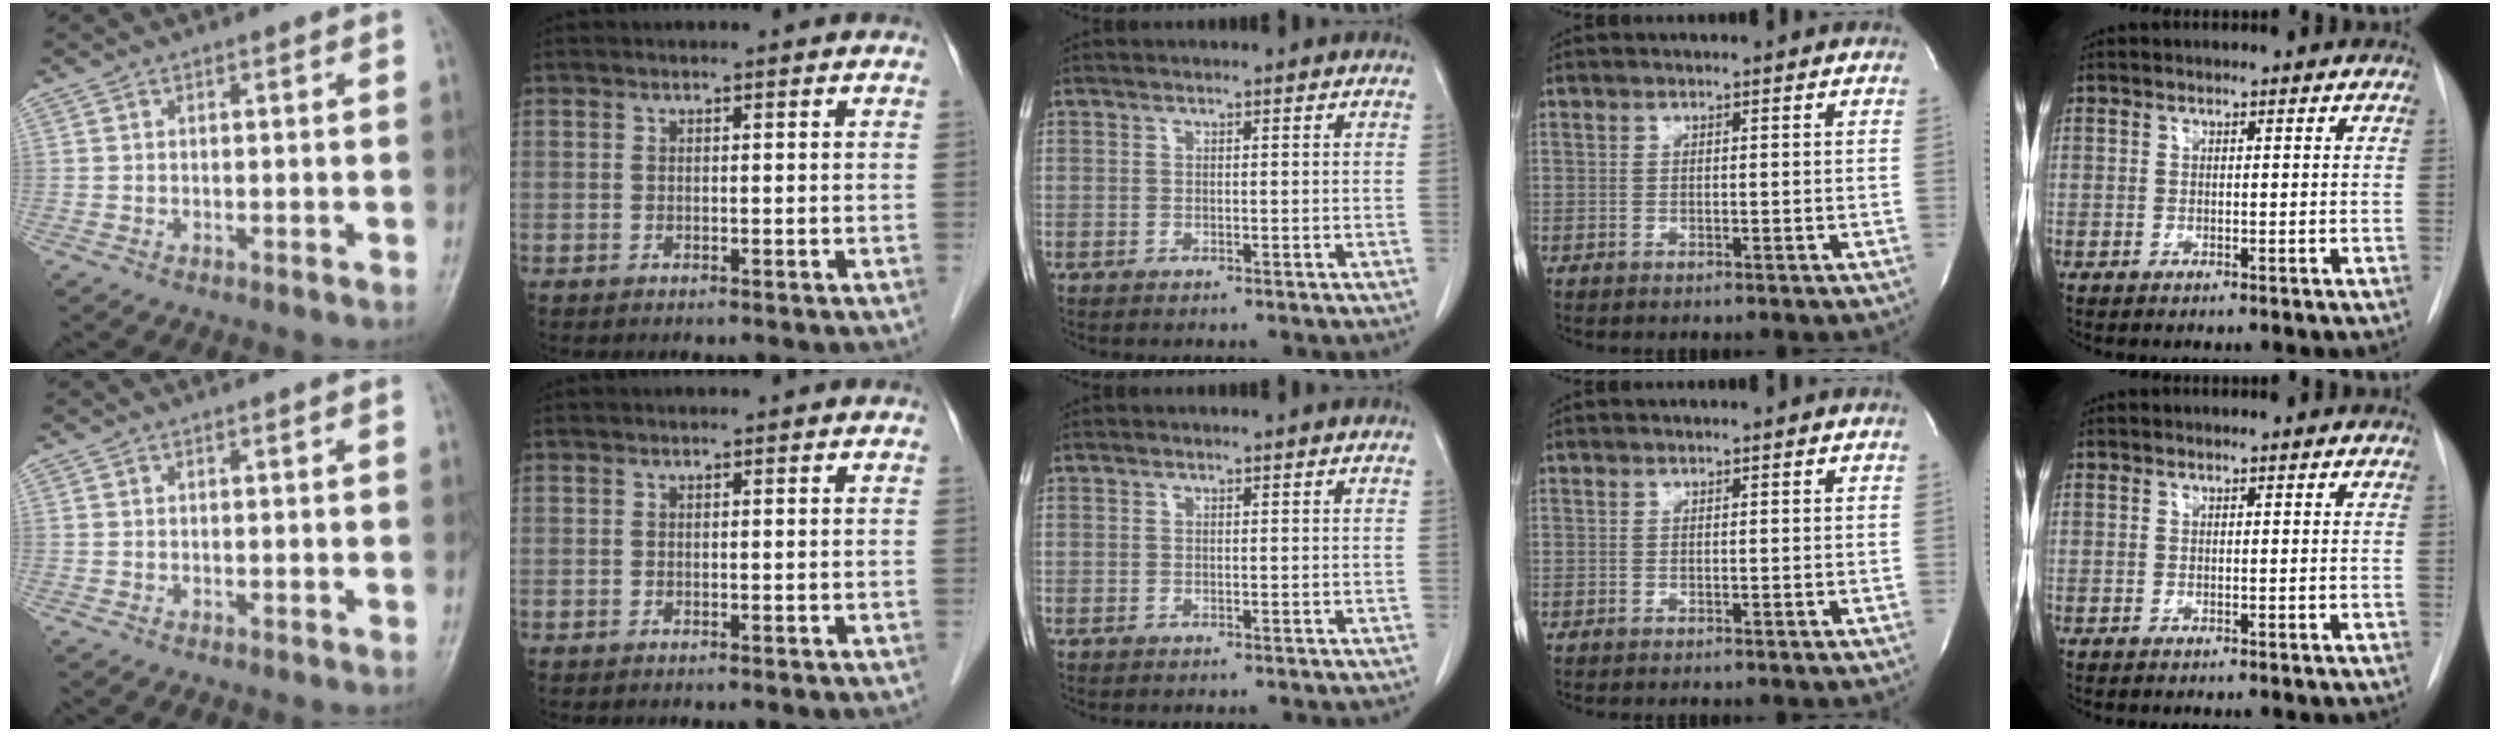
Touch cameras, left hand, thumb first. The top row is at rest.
{}